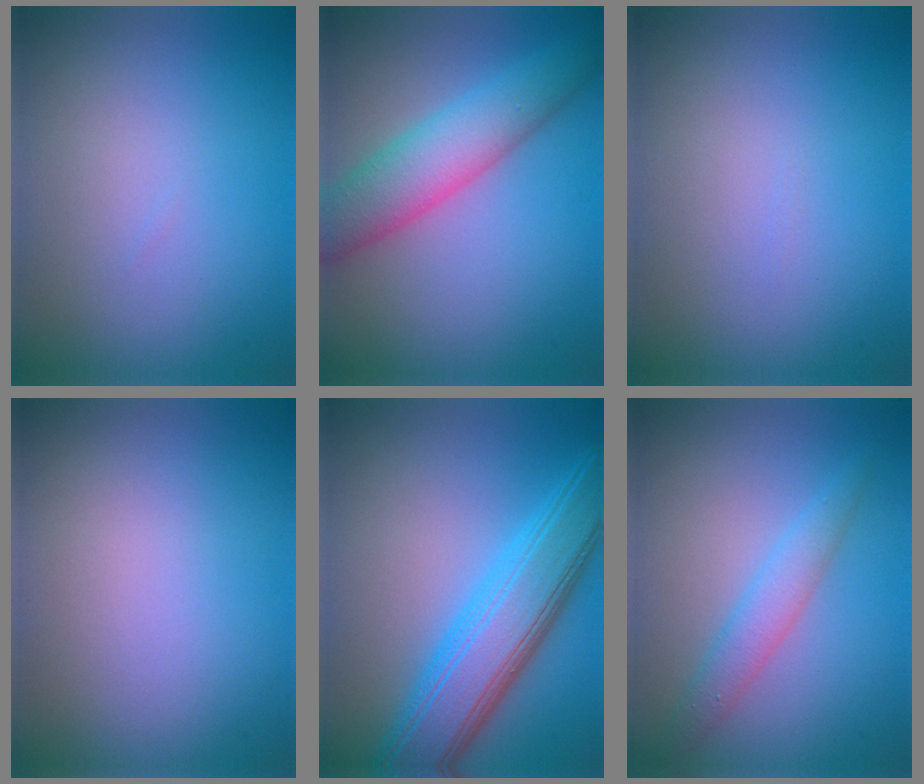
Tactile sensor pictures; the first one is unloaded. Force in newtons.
{"total": 6.2, "press": 6.2, "slide": 0.2}
{"total": 0.0}
{"total": 0.0}
{"total": 8.0, "press": 8.0, "slide": 0.2}
{"total": 2.5, "press": 2.5, "slide": 0.0}